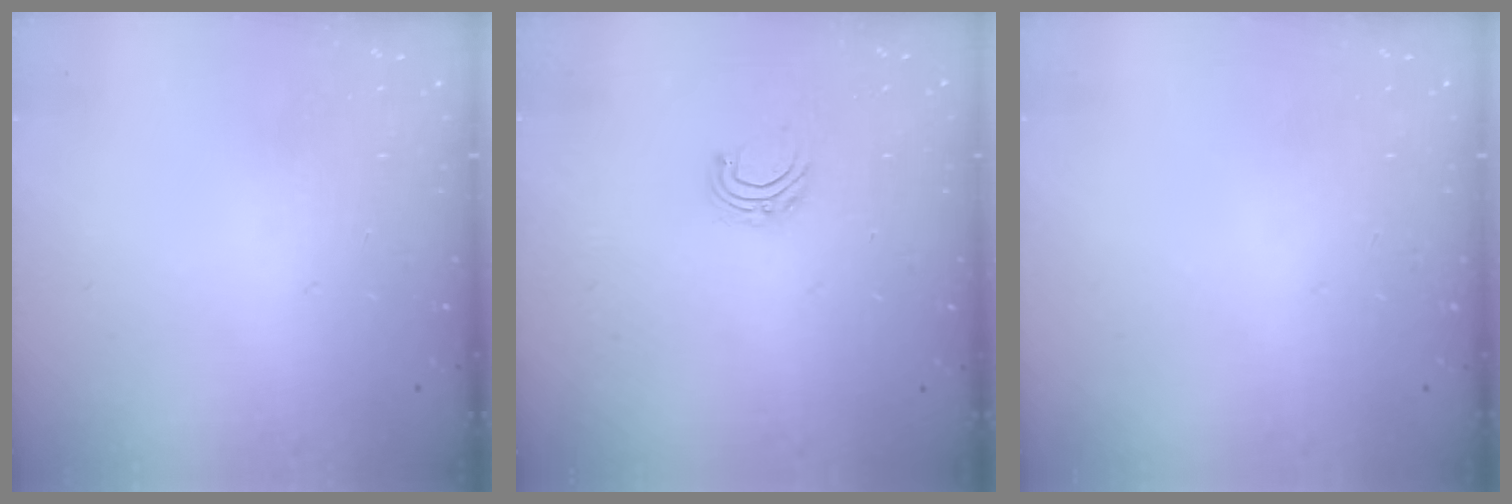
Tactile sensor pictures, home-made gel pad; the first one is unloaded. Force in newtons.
{"total": 5.9, "press": 5.9, "slide": 0.4}
{"total": 0.0}